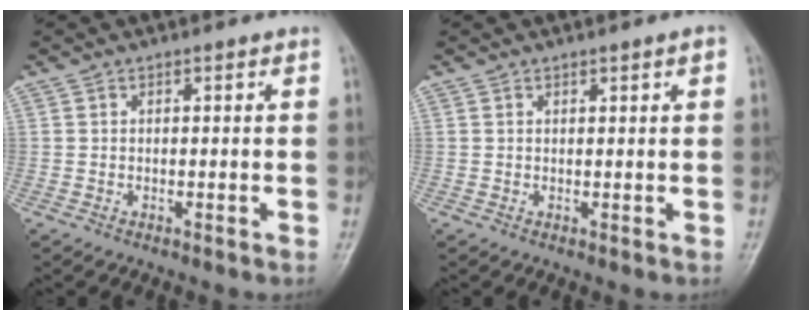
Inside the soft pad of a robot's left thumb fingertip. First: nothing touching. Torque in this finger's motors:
{"motor_torque": [-0.11, -0.02, 0.03, 0.11, 0.02]}